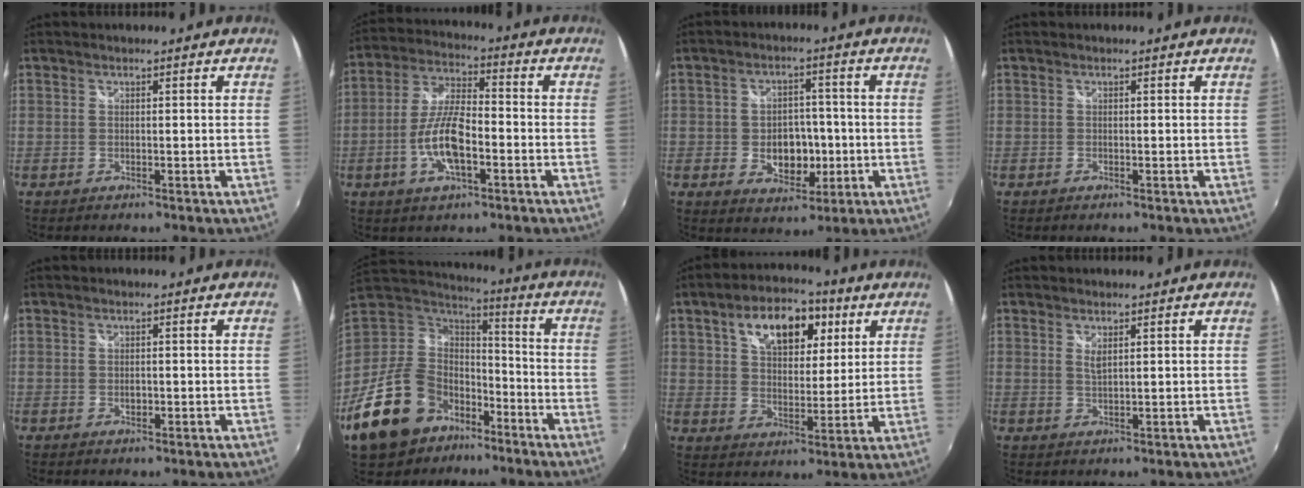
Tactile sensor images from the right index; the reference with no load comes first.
{"total": 10.7, "force": [-3.7, 3.7, 9.4], "torque": [-0.196, 0.003, -0.070]}
{"total": 8.5, "force": [-1.8, 6.1, 5.7], "torque": [-0.107, 0.003, -0.019]}
{"total": 0.0}
{"total": 1.1, "force": [-0.3, 0.8, 0.7], "torque": [-0.011, 0.002, -0.005]}
{"total": 22.5, "force": [-12.6, 14.9, 11.1], "torque": [-0.261, 0.013, -0.200]}
{"total": 14.5, "force": [6.7, 8.2, 9.9], "torque": [-0.169, 0.031, 0.108]}
{"total": 1.6, "force": [0.9, 0.4, 1.3], "torque": [-0.023, 0.002, 0.017]}